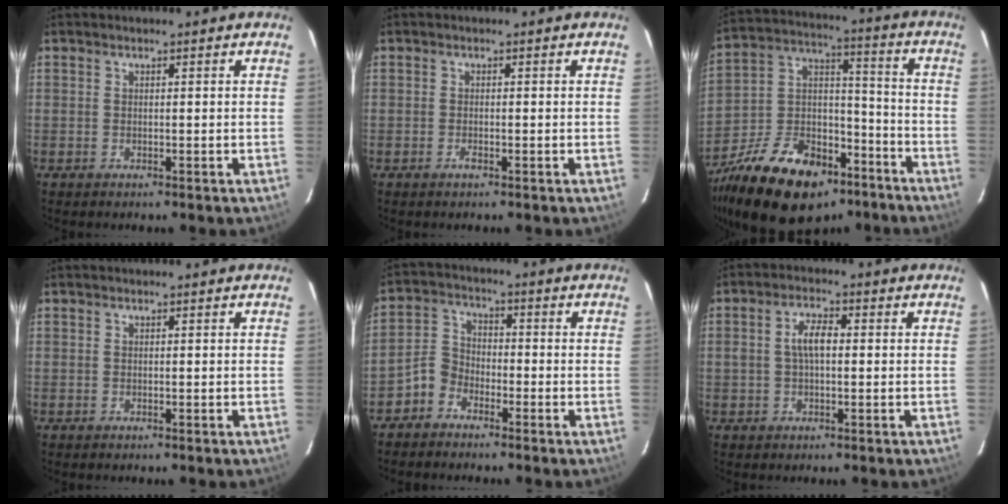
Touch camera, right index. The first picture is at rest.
{"total": 1.1, "force": [-0.6, 0.4, 0.8], "torque": [-0.016, 0.000, -0.010]}
{"total": 26.1, "force": [-16.9, 14.4, 13.8], "torque": [-0.284, 0.030, -0.258]}
{"total": 0.0}
{"total": 5.0, "force": [-3.4, 3.4, 1.1], "torque": [-0.021, 0.023, -0.076]}
{"total": 4.5, "force": [0.2, 2.1, 4.0], "torque": [-0.077, 0.011, 0.005]}